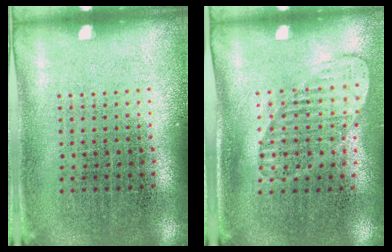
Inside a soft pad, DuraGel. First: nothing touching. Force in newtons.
{"total": 1.4, "press": 1.1, "slide": 0.9}